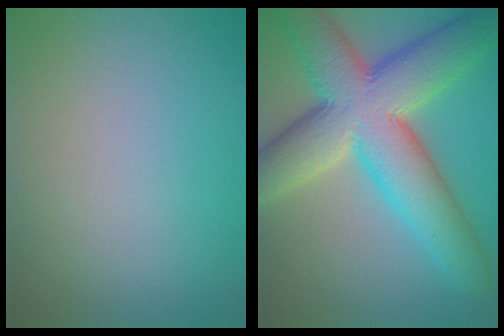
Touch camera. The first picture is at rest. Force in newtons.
{"total": 12.2, "press": 12.1, "slide": 0.9}